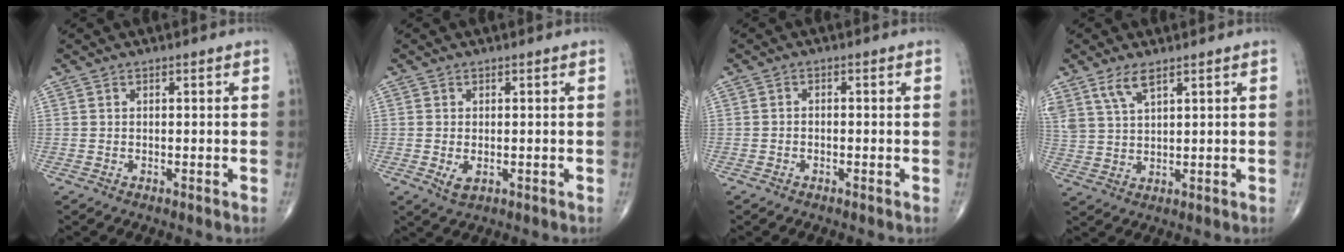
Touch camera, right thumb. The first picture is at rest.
{"total": 2.5, "force": [-0.5, 1.5, 1.9], "torque": [-0.033, -0.005, -0.003]}
{"total": 0.8, "force": [-0.4, 0.5, 0.4], "torque": [-0.005, 0.005, -0.010]}
{"total": 5.4, "force": [3.6, 1.8, 3.5], "torque": [-0.076, -0.010, 0.078]}